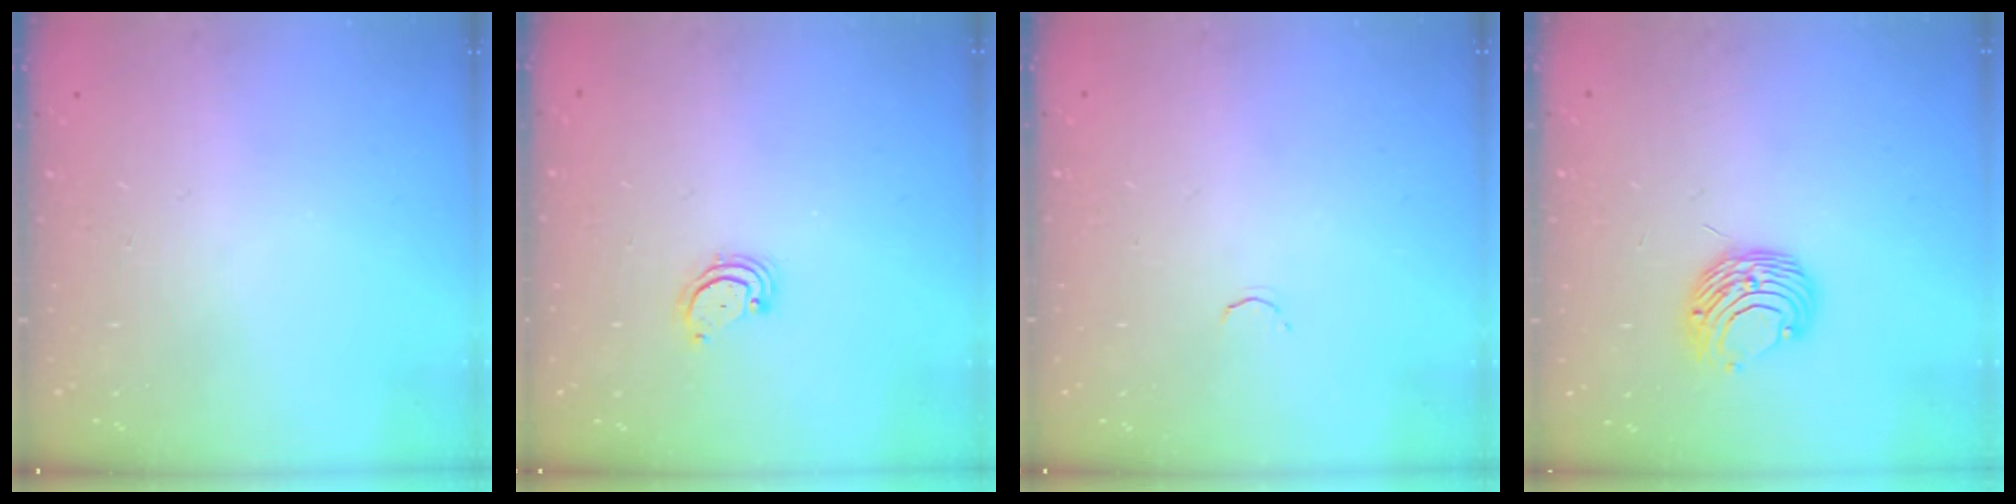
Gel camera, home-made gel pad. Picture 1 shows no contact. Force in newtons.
{"total": 2.5, "press": 2.5, "slide": 0.3}
{"total": 1.7, "press": 1.6, "slide": 0.5}
{"total": 8.5, "press": 8.5, "slide": 0.6}